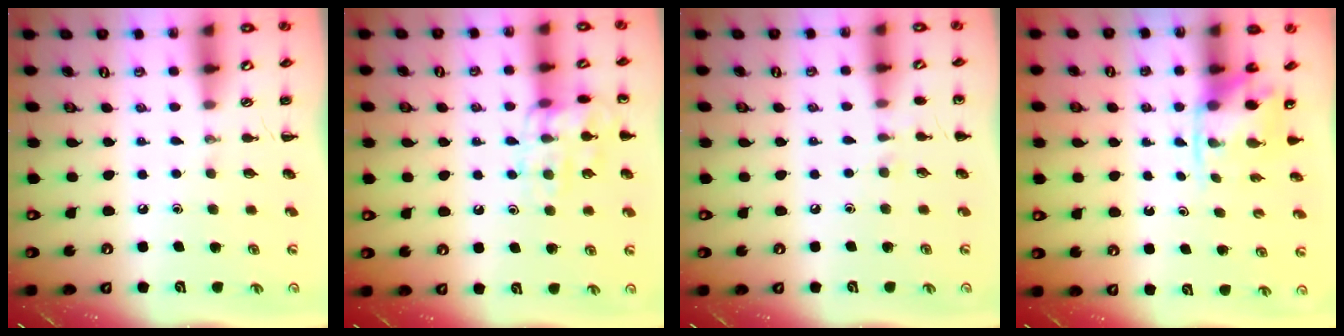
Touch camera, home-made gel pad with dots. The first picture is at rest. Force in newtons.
{"total": 12.2, "press": 12.2, "slide": 0.5}
{"total": 5.5, "press": 5.2, "slide": 1.8}
{"total": 4.7, "press": 4.6, "slide": 0.6}